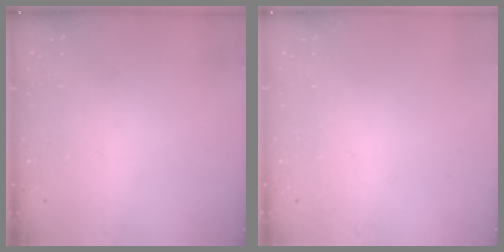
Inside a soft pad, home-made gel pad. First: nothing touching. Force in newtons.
{"total": 0.0}